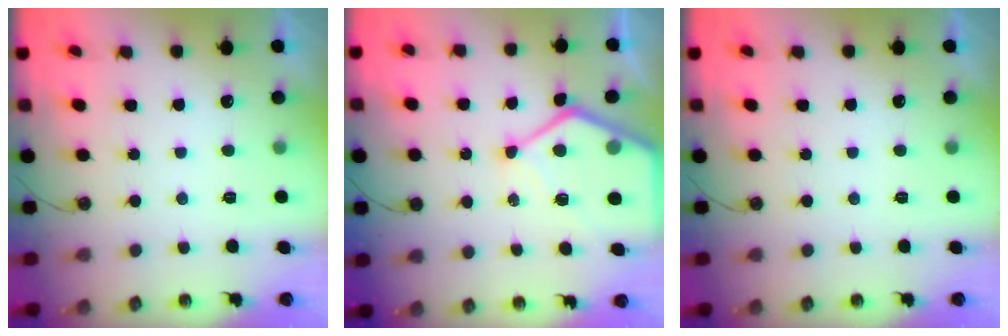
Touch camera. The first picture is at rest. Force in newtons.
{"total": 14.5, "press": 14.4, "slide": 1.3}
{"total": 0.0}